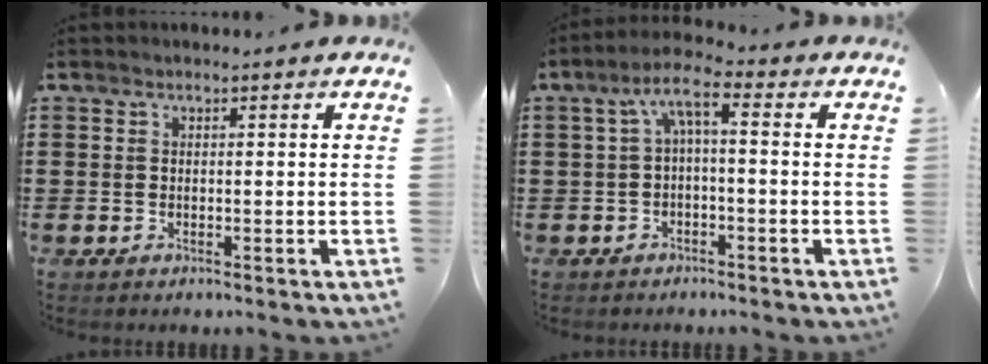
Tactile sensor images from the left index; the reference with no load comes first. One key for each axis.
{"total": 4.5, "fx": -0.4, "fy": 1.2, "fz": 4.3, "tx": -0.094, "ty": 0.010, "tz": -0.016}